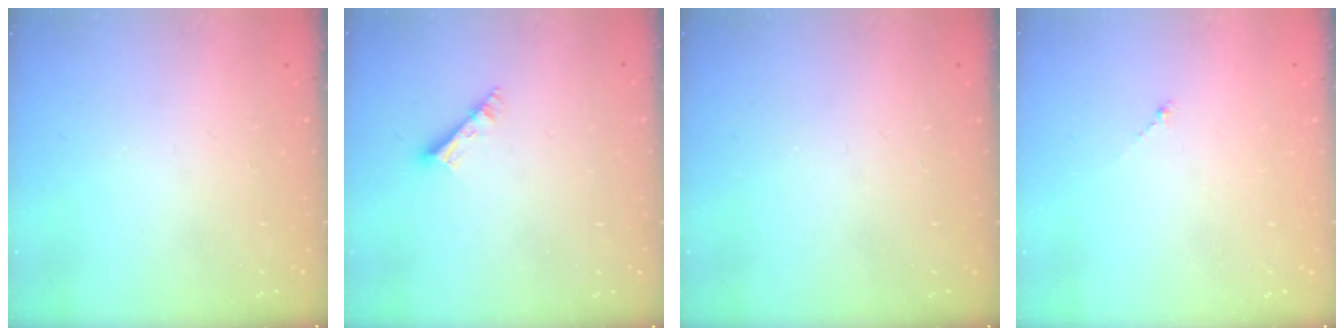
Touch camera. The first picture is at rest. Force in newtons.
{"total": 4.1, "press": 4.1, "slide": 0.2}
{"total": 0.0}
{"total": 0.7, "press": 0.6, "slide": 0.4}